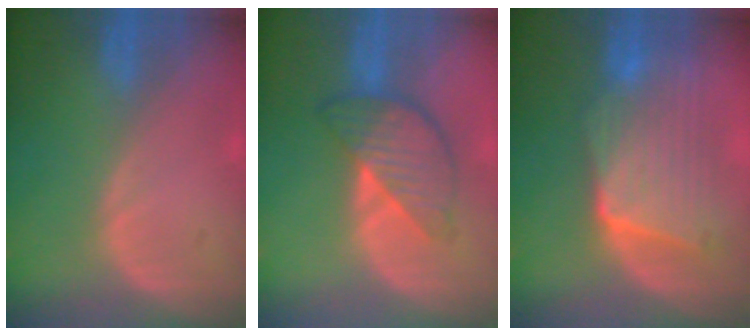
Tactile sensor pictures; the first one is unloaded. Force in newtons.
{"total": 6.3, "press": 6.3, "slide": 0.3}
{"total": 9.2, "press": 8.7, "slide": 3.0}